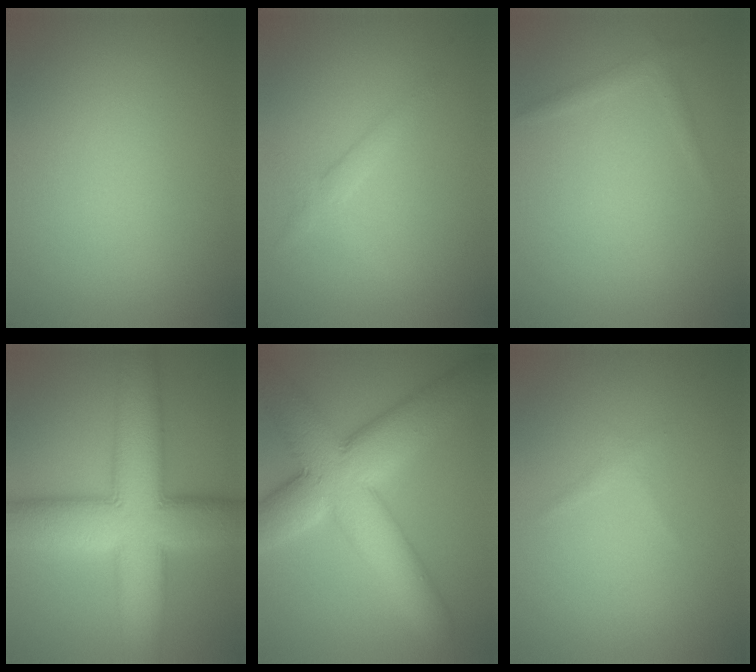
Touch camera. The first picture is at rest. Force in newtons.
{"total": 1.6, "press": 1.6, "slide": 0.1}
{"total": 0.9, "press": 0.9, "slide": 0.1}
{"total": 12.9, "press": 12.9, "slide": 0.3}
{"total": 11.5, "press": 11.5, "slide": 0.5}
{"total": 0.7, "press": 0.7, "slide": 0.1}